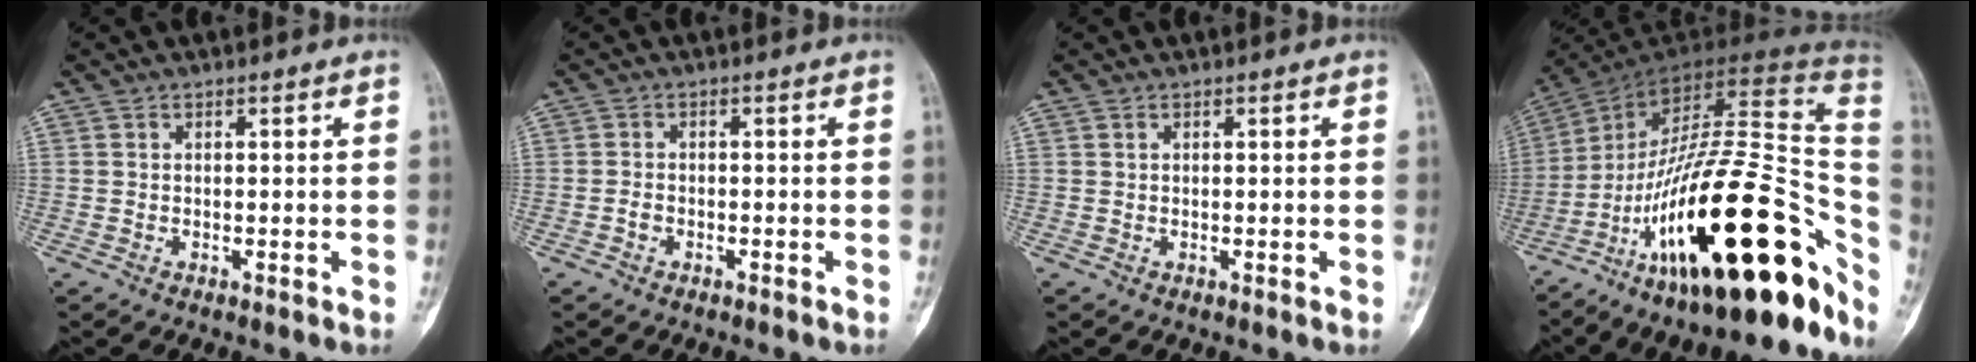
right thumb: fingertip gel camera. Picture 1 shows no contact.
{"total": 1.3, "force": [-0.7, 0.9, 0.7], "torque": [-0.014, 0.005, -0.014]}
{"total": 0.0}
{"total": 36.6, "force": [-13.3, 13.5, 31.3], "torque": [-0.404, 0.071, -0.210]}